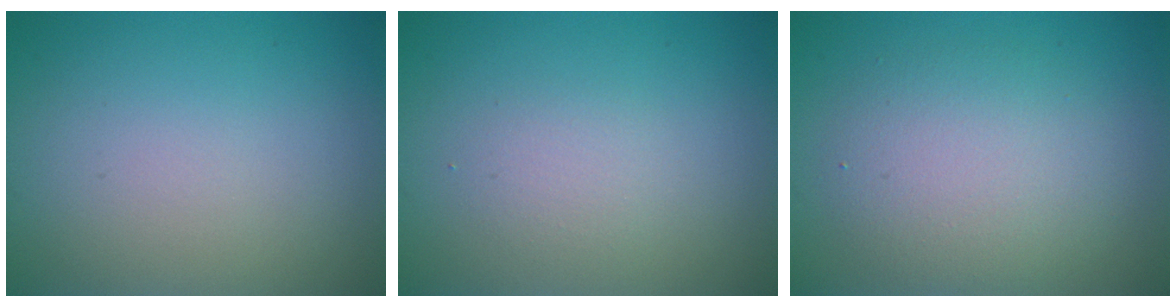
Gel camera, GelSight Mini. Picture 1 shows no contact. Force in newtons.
{"total": 1.5, "press": 1.5, "slide": 0.1}
{"total": 4.6, "press": 4.5, "slide": 0.4}